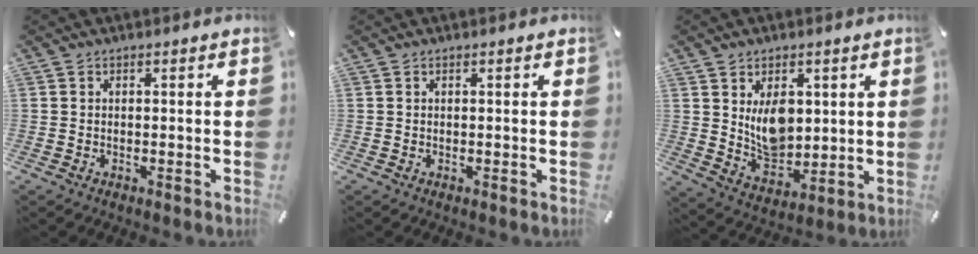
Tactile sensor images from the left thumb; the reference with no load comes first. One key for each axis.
{"total": 0.0}
{"total": 9.8, "fx": 3.4, "fy": 7.2, "fz": 5.9, "tx": -0.098, "ty": -0.017, "tz": 0.061}